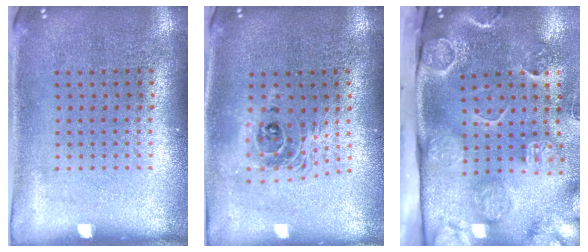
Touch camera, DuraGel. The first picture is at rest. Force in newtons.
{"total": 1.7, "press": 1.4, "slide": 1.0}
{"total": 4.8, "press": 3.4, "slide": 3.3}